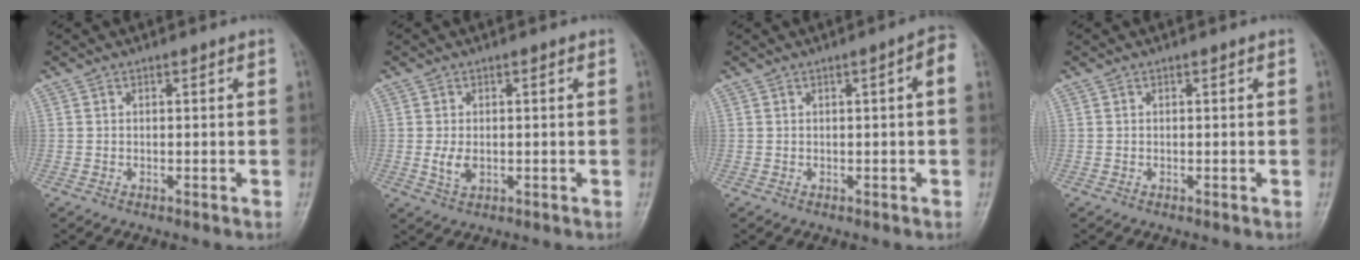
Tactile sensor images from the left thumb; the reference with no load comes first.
{"total": 2.9, "force": [-0.2, 1.9, 2.2], "torque": [-0.042, -0.007, -0.002]}
{"total": 3.2, "force": [0.4, 0.6, 3.2], "torque": [-0.045, 0.014, 0.001]}
{"total": 0.0}